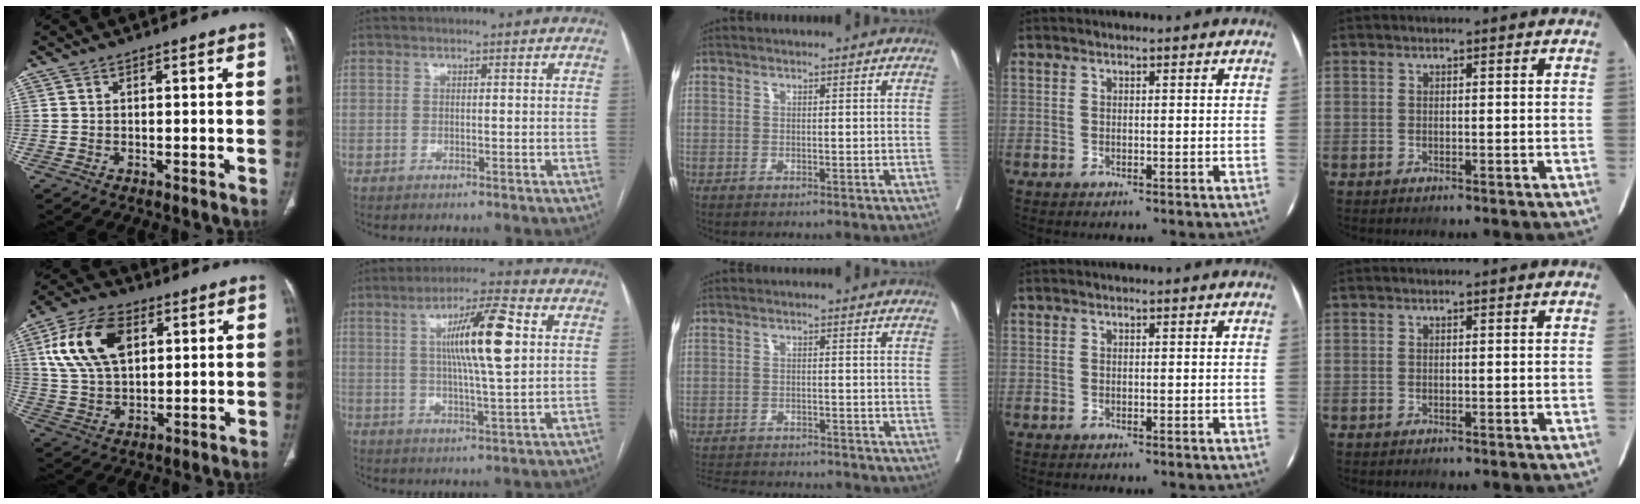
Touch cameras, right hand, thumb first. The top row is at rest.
{"thumb": {"total": 15.7, "force": [5.2, 9.5, 11.3], "torque": [-0.203, -0.001, 0.099]}, "index": {"total": 12.1, "force": [2.7, 0.9, 11.8], "torque": [-0.201, 0.008, 0.043]}, "middle": {"total": 11.9, "force": [-11.2, 2.0, 3.4], "torque": [-0.064, 0.000, -0.154]}}